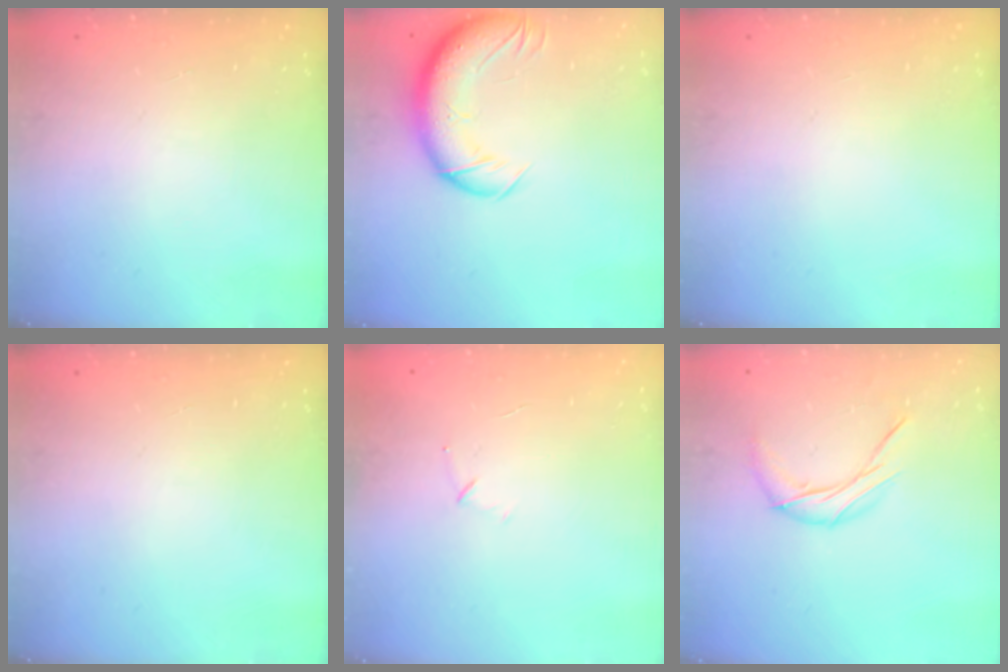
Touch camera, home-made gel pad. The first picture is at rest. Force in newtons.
{"total": 13.3, "press": 12.8, "slide": 3.6}
{"total": 0.0}
{"total": 0.0}
{"total": 3.8, "press": 3.7, "slide": 1.0}
{"total": 7.8, "press": 7.8, "slide": 0.1}